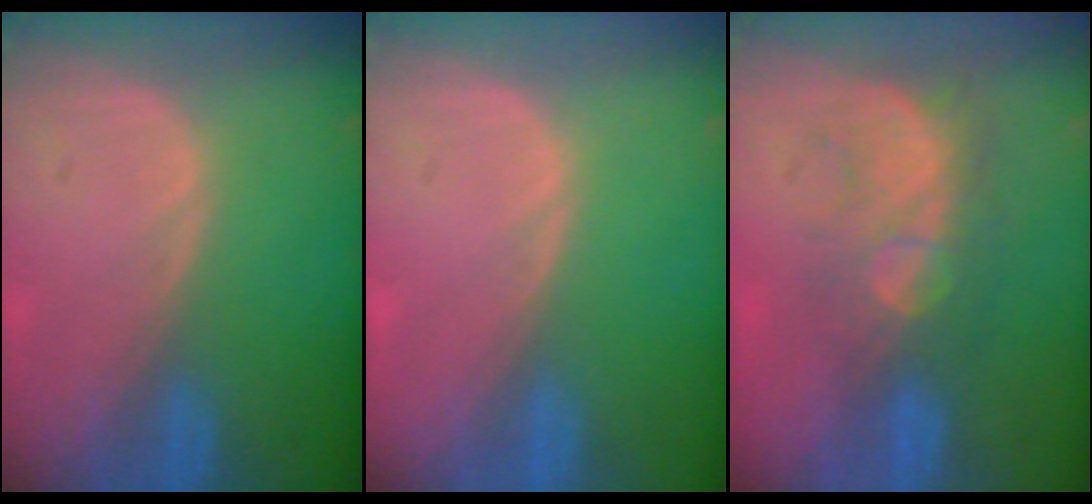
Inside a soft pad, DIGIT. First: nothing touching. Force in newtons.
{"total": 0.0}
{"total": 8.8, "press": 7.6, "slide": 4.5}